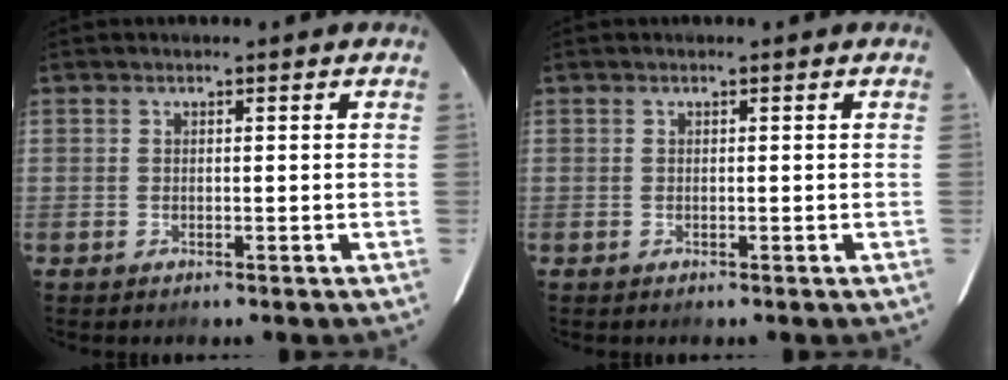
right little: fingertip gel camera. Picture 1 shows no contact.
{"total": 0.0}